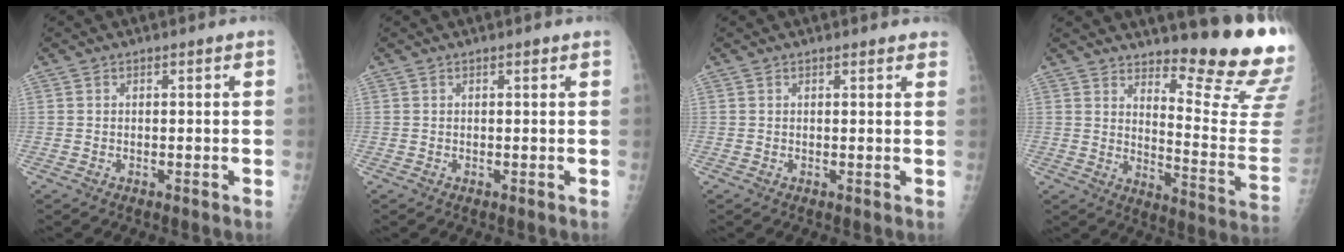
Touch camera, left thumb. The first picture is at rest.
{"total": 0.5, "force": [0.4, 0.2, 0.3], "torque": [-0.007, -0.003, 0.005]}
{"total": 2.7, "force": [2.4, 0.8, 0.9], "torque": [0.004, -0.005, 0.019]}
{"total": 18.6, "force": [15.3, 2.3, 10.2], "torque": [-0.111, -0.174, 0.204]}